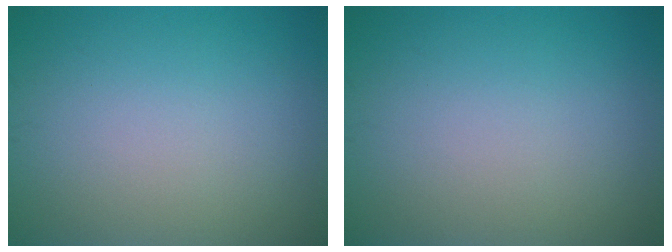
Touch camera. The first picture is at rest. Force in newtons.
{"total": 0.0}